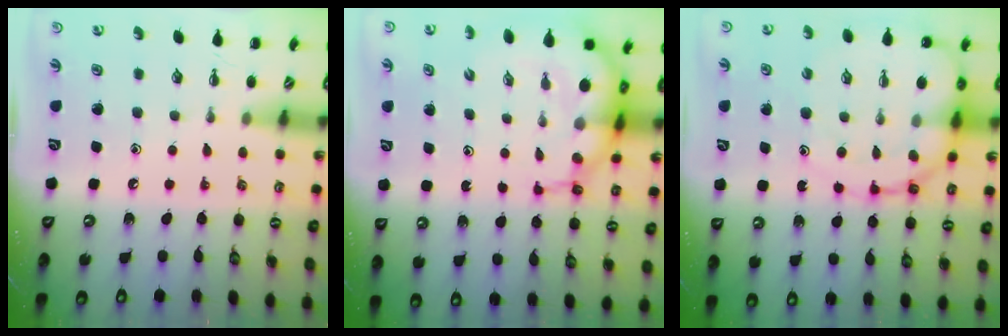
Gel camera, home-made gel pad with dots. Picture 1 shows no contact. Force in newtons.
{"total": 10.1, "press": 9.7, "slide": 2.9}
{"total": 15.7, "press": 15.3, "slide": 3.5}